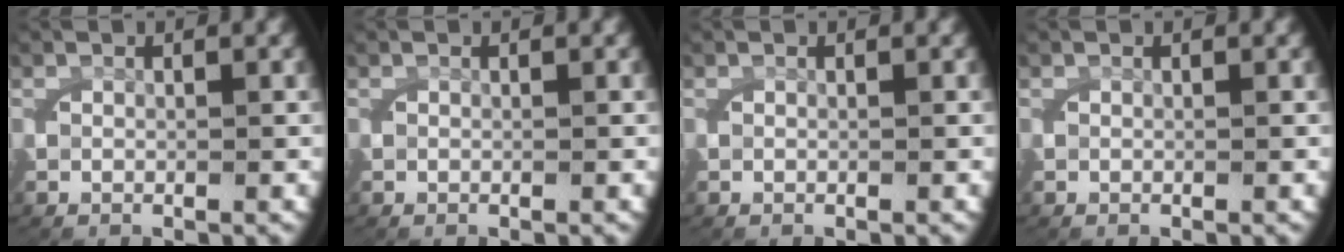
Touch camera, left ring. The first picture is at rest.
{"total": 0.0}
{"total": 0.0}
{"total": 0.0}